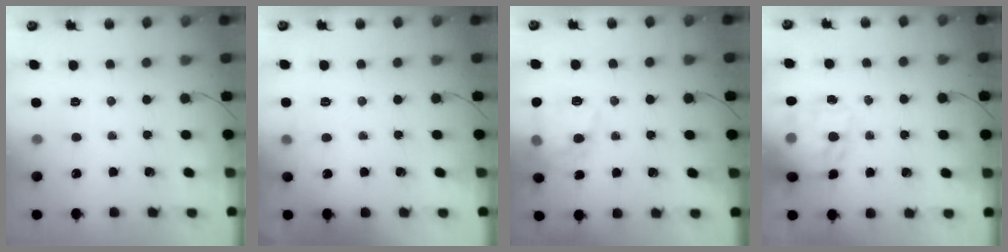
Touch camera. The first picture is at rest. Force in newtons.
{"total": 6.1, "press": 5.9, "slide": 1.6}
{"total": 15.8, "press": 15.7, "slide": 1.0}
{"total": 16.5, "press": 16.1, "slide": 3.6}